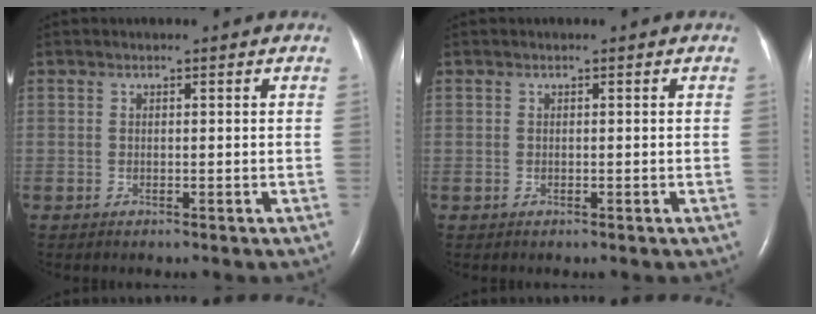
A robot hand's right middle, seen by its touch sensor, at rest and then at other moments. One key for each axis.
{"total": 0.0}